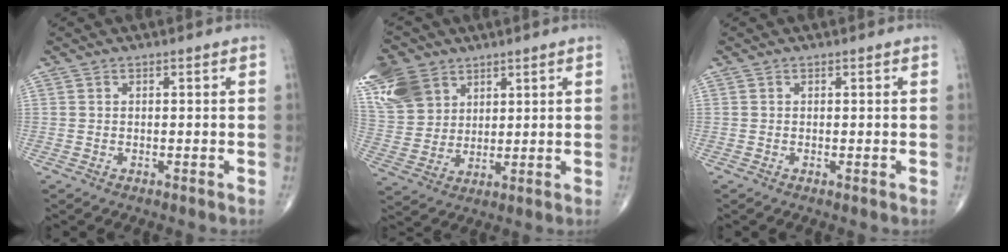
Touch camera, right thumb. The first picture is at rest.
{"total": 14.0, "force": [7.4, 10.1, 6.3], "torque": [-0.128, -0.008, 0.152]}
{"total": 0.0}